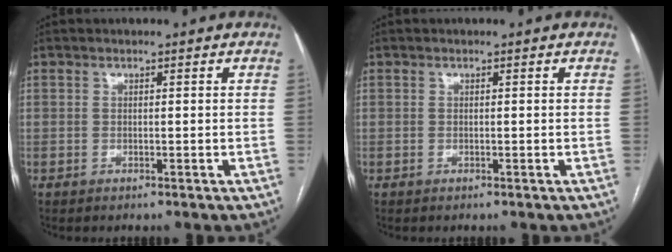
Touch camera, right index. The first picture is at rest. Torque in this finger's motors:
{"motor_torque": [-0.03, -0.01, -0.02, 0.00]}